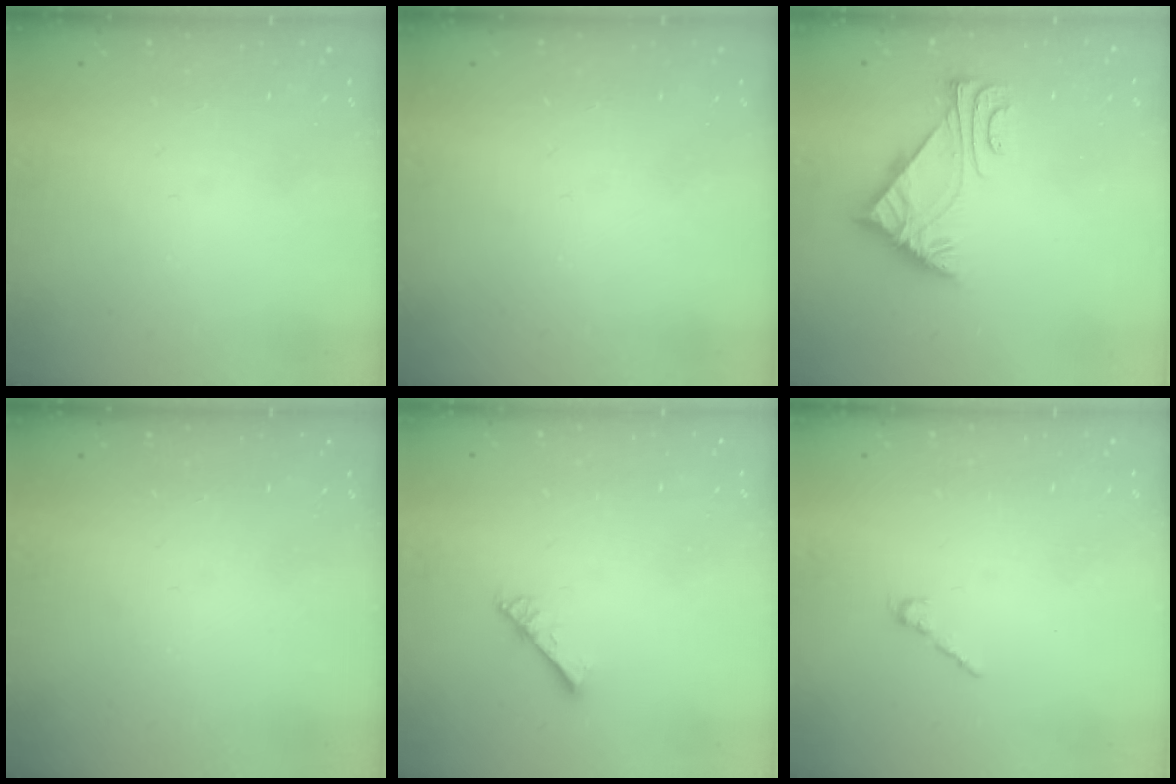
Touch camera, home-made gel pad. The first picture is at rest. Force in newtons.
{"total": 0.0}
{"total": 5.7, "press": 5.6, "slide": 0.9}
{"total": 0.0}
{"total": 4.1, "press": 4.0, "slide": 0.5}
{"total": 2.1, "press": 2.0, "slide": 0.7}